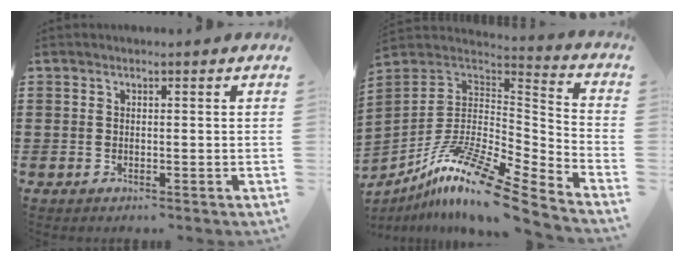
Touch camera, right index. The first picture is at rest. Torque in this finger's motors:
{"motor_torque": [-0.18, -0.28, 0.53, 0.13]}